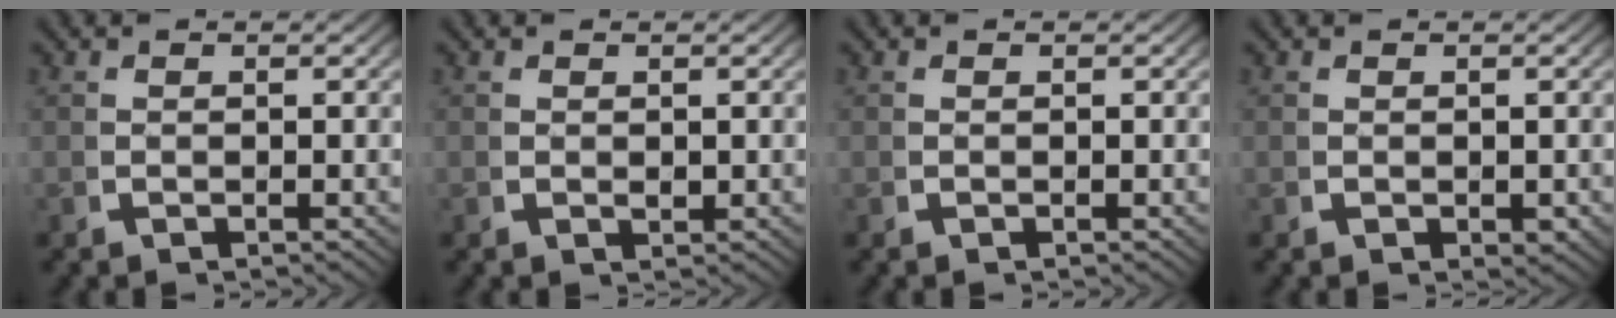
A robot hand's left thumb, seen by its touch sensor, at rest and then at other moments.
{"total": 0.7, "force": [0.4, 0.4, 0.4], "torque": [-0.009, -0.006, 0.011]}
{"total": 0.0}
{"total": 0.8, "force": [0.1, 0.6, 0.6], "torque": [-0.009, -0.006, 0.004]}